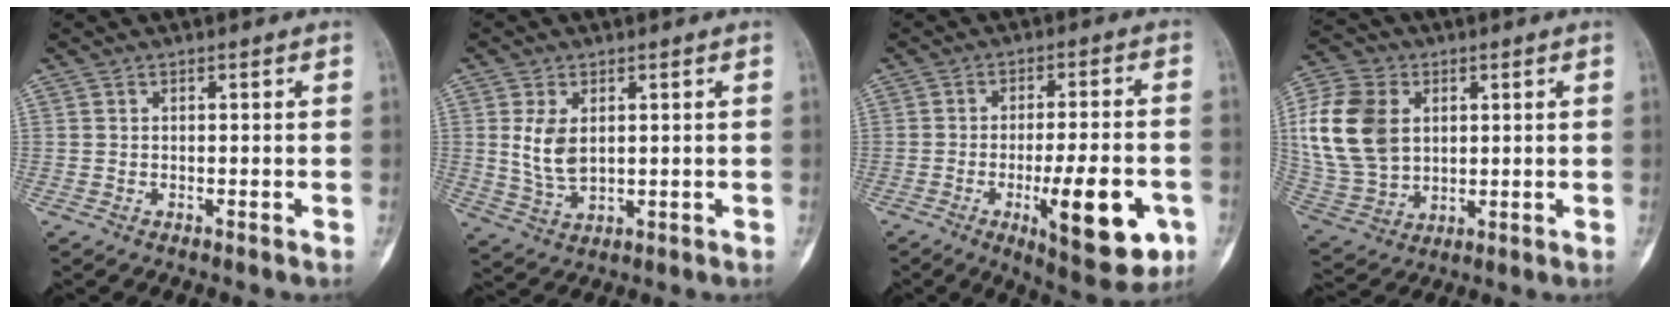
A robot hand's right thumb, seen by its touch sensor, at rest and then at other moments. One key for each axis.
{"total": 6.2, "fx": 1.3, "fy": 3.7, "fz": 4.8, "tx": -0.083, "ty": -0.011, "tz": 0.035}
{"total": 16.1, "fx": -5.3, "fy": 5.0, "fz": 14.4, "tx": -0.194, "ty": 0.008, "tz": -0.067}
{"total": 16.7, "fx": 3.3, "fy": 12.3, "fz": 10.8, "tx": -0.206, "ty": 0.000, "tz": 0.071}